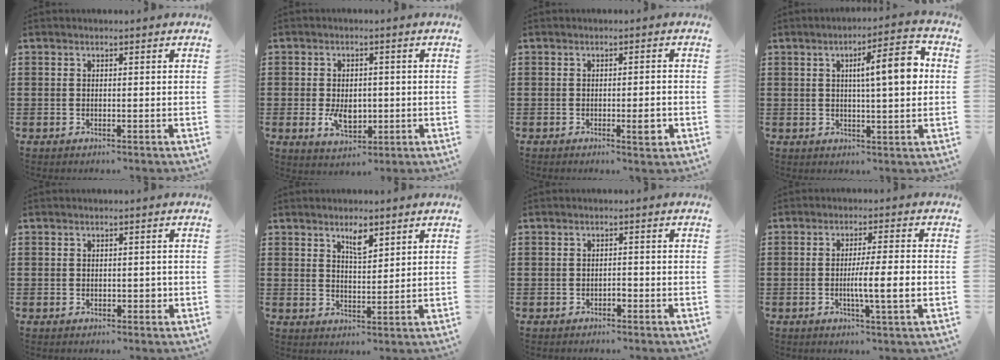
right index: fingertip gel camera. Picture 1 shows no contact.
{"total": 4.8, "force": [-0.7, 3.1, 3.6], "torque": [-0.068, -0.001, -0.014]}
{"total": 3.0, "force": [-1.0, 0.5, 2.8], "torque": [-0.045, -0.002, -0.015]}
{"total": 8.4, "force": [1.8, 1.3, 8.1], "torque": [-0.132, -0.007, 0.021]}
{"total": 1.4, "force": [-0.2, 0.8, 1.2], "torque": [-0.021, 0.004, -0.004]}
{"total": 3.6, "force": [2.5, 1.1, 2.3], "torque": [-0.035, -0.003, 0.042]}
{"total": 1.1, "force": [-0.7, 0.4, 0.8], "torque": [-0.018, -0.003, -0.013]}
{"total": 5.8, "force": [-1.2, -0.1, 5.7], "torque": [-0.099, -0.007, -0.024]}